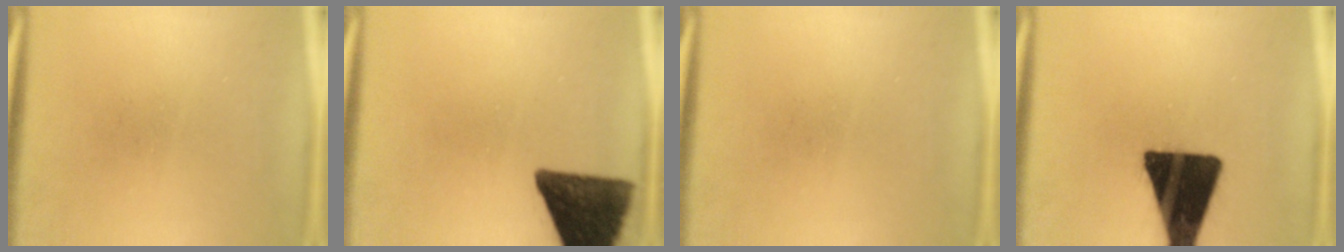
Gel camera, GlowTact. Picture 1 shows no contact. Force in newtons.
{"total": 13.6}
{"total": 0.0}
{"total": 19.4}